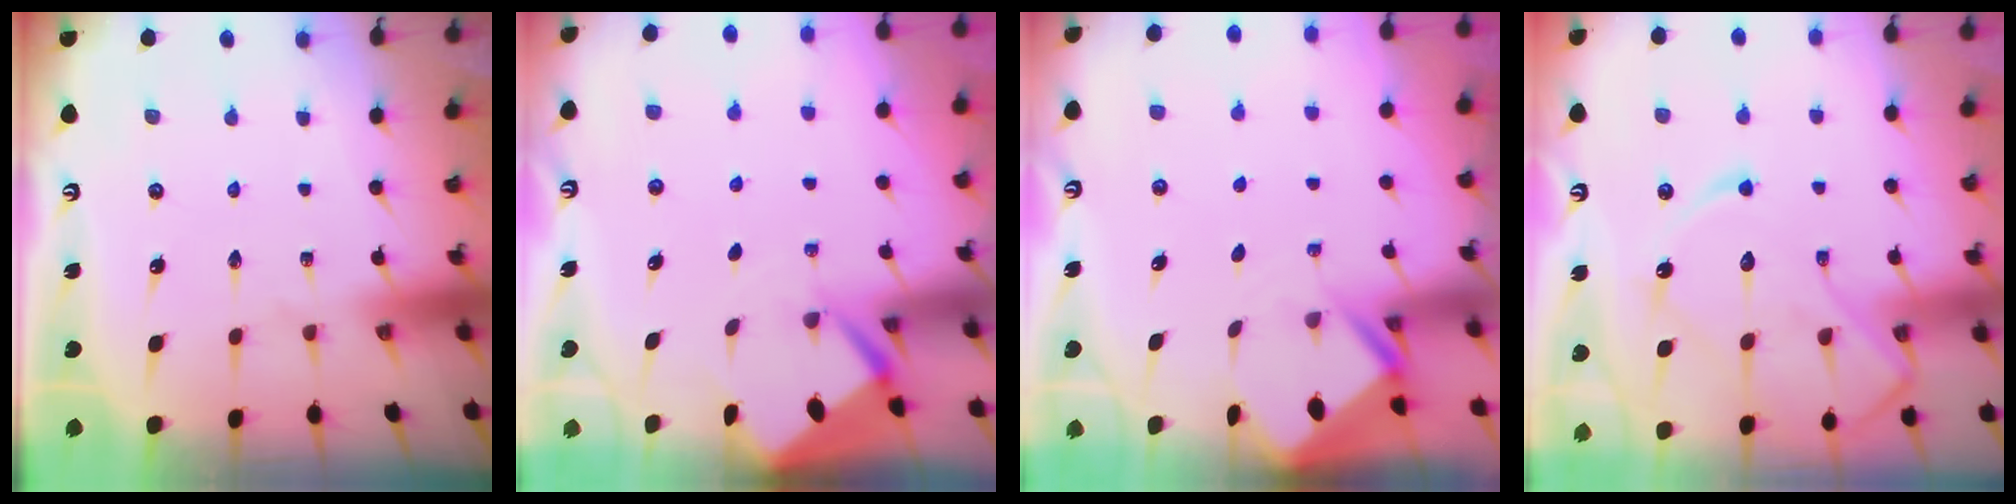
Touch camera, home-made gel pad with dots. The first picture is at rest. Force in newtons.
{"total": 2.7, "press": 2.6, "slide": 0.3}
{"total": 2.5, "press": 2.5, "slide": 0.2}
{"total": 14.6, "press": 14.6, "slide": 1.5}